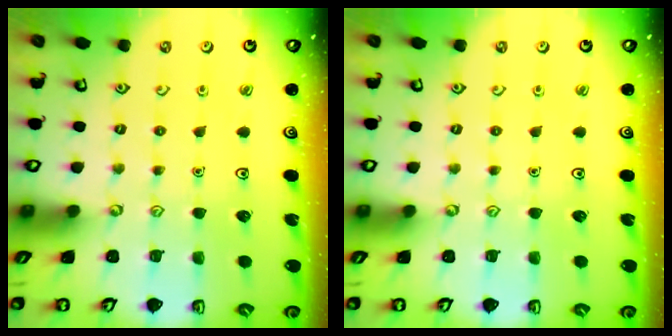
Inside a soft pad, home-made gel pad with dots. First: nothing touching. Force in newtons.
{"total": 0.0}